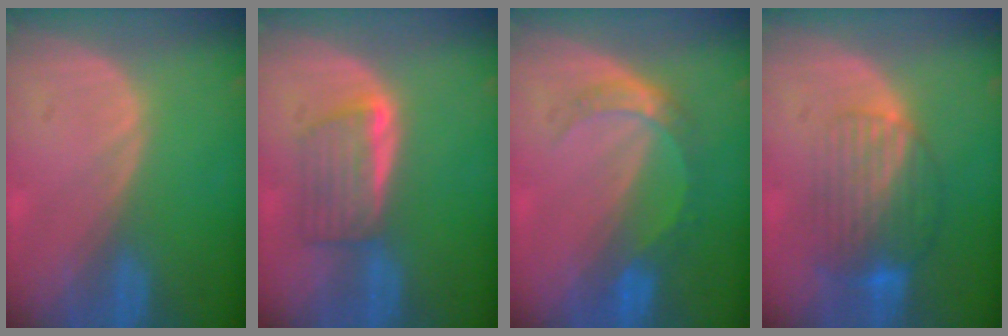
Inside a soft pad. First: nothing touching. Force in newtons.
{"total": 5.7, "press": 5.3, "slide": 2.2}
{"total": 5.2, "press": 4.7, "slide": 2.3}
{"total": 8.4, "press": 7.2, "slide": 4.4}